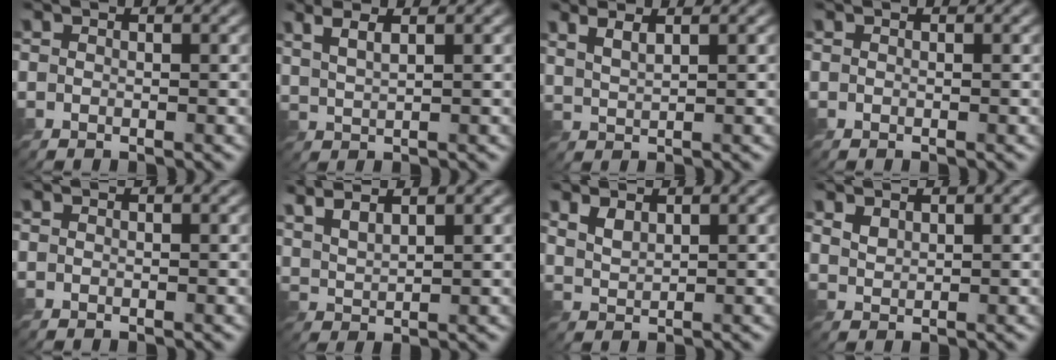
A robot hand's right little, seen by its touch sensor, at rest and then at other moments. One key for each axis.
{"total": 2.9, "fx": 1.8, "fy": 0.9, "fz": 2.1, "tx": -0.028, "ty": 0.001, "tz": 0.029}
{"total": 2.3, "fx": 1.5, "fy": 0.7, "fz": 1.6, "tx": -0.027, "ty": 0.000, "tz": 0.031}
{"total": 0.0}
{"total": 0.0}
{"total": 4.2, "fx": 3.3, "fy": 1.2, "fz": 2.4, "tx": -0.047, "ty": 0.013, "tz": 0.053}
{"total": 1.6, "fx": 1.2, "fy": 0.6, "fz": 0.9, "tx": -0.024, "ty": -0.003, "tz": 0.030}
{"total": 1.4, "fx": 1.1, "fy": 0.6, "fz": 0.6, "tx": -0.018, "ty": -0.001, "tz": 0.027}